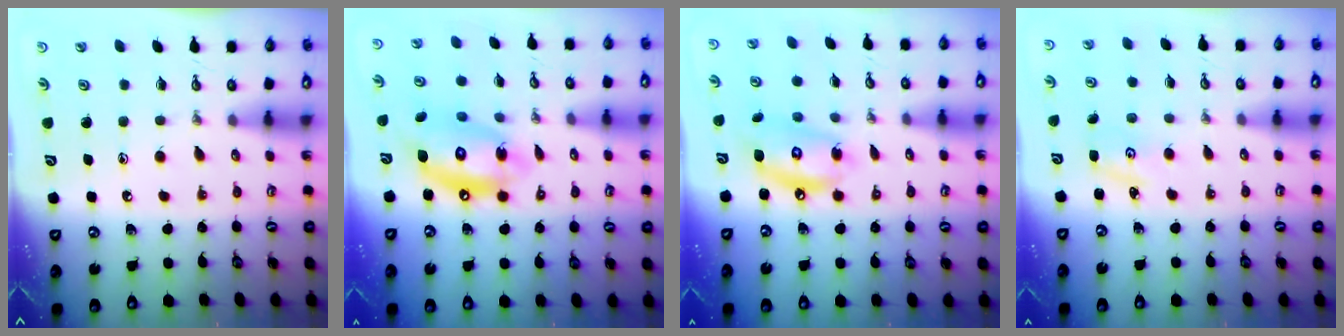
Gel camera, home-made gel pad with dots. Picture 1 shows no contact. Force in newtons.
{"total": 14.9, "press": 14.8, "slide": 1.4}
{"total": 11.2, "press": 11.2, "slide": 1.0}
{"total": 2.5, "press": 2.5, "slide": 0.3}